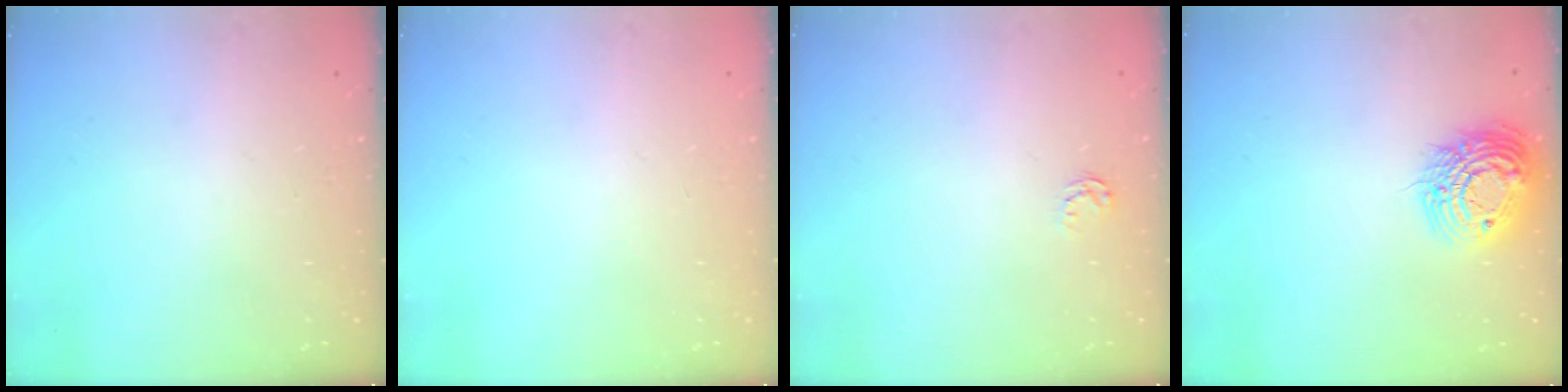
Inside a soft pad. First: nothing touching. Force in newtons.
{"total": 0.0}
{"total": 2.6, "press": 2.6, "slide": 0.4}
{"total": 15.5, "press": 15.4, "slide": 1.2}